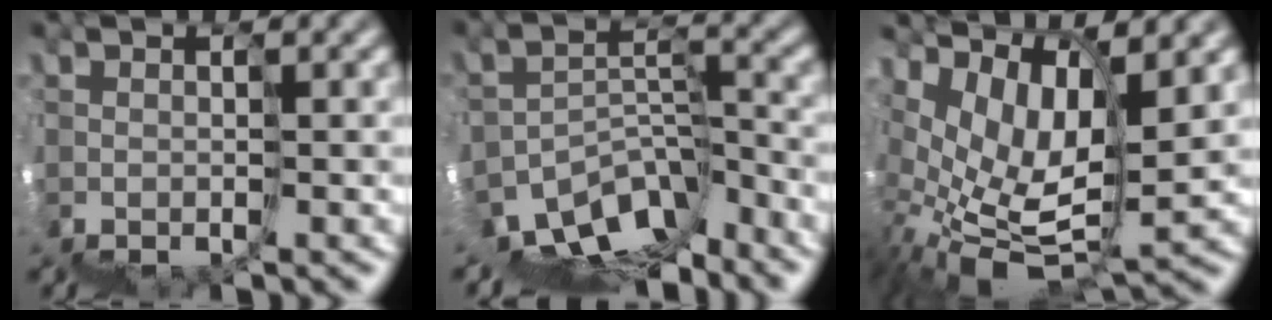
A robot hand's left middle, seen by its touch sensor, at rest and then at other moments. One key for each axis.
{"total": 6.2, "fx": -6.0, "fy": 1.3, "fz": 0.1, "tx": 0.006, "ty": 0.011, "tz": -0.119}
{"total": 4.8, "fx": 2.3, "fy": 1.9, "fz": 3.7, "tx": -0.070, "ty": 0.006, "tz": 0.052}